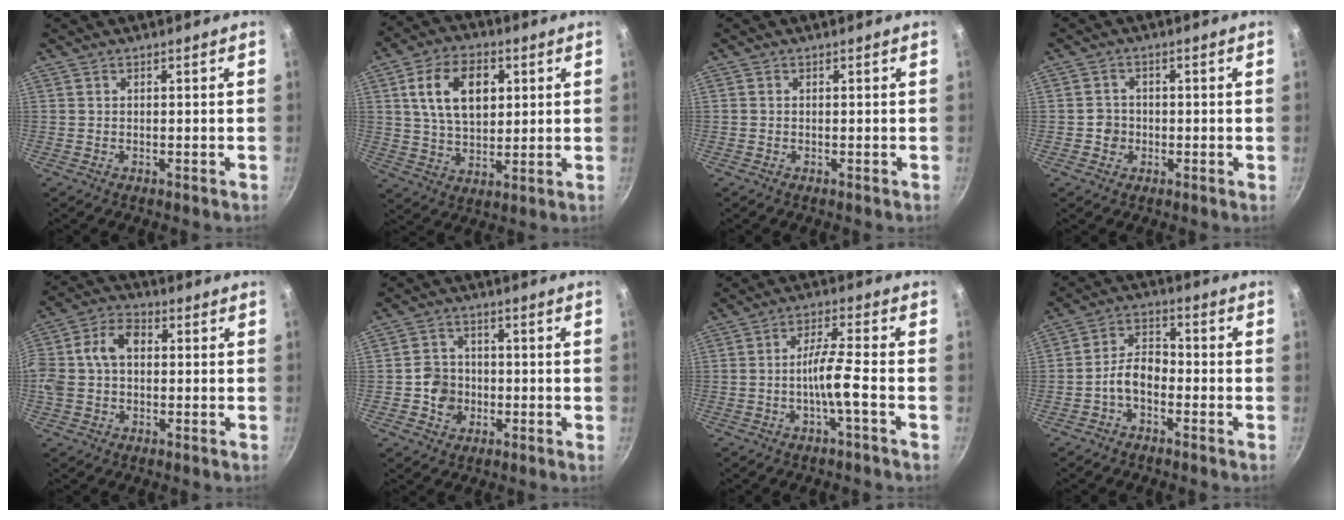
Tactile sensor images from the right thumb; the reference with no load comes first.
{"total": 13.4, "force": [3.7, 8.7, 9.6], "torque": [-0.142, -0.002, 0.063]}
{"total": 0.0}
{"total": 2.8, "force": [-0.6, 2.7, 0.8], "torque": [0.001, 0.007, -0.015]}
{"total": 11.4, "force": [0.6, 8.0, 8.0], "torque": [-0.143, 0.034, -0.005]}
{"total": 6.1, "force": [-1.1, 5.6, 2.3], "torque": [-0.015, 0.018, -0.027]}
{"total": 6.3, "force": [-2.1, 0.2, 5.9], "torque": [-0.118, 0.026, -0.040]}
{"total": 4.4, "force": [-1.7, 2.8, 3.0], "torque": [-0.040, 0.027, -0.037]}